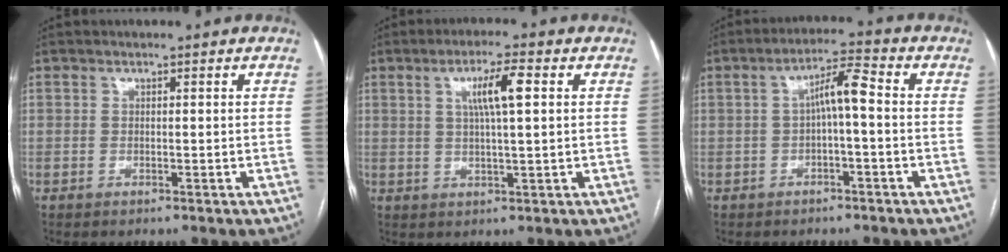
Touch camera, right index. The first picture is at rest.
{"total": 6.1, "force": [1.8, 0.5, 5.8], "torque": [-0.104, 0.005, 0.032]}
{"total": 5.3, "force": [-0.1, 0.8, 5.3], "torque": [-0.087, 0.023, -0.002]}